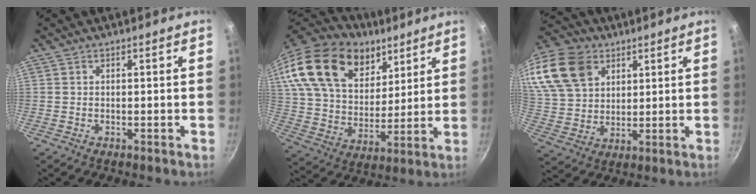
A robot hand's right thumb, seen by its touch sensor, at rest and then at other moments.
{"total": 28.7, "force": [15.9, 17.9, 15.8], "torque": [-0.288, -0.027, 0.283]}
{"total": 21.2, "force": [10.2, 15.1, 10.9], "torque": [-0.231, 0.004, 0.197]}